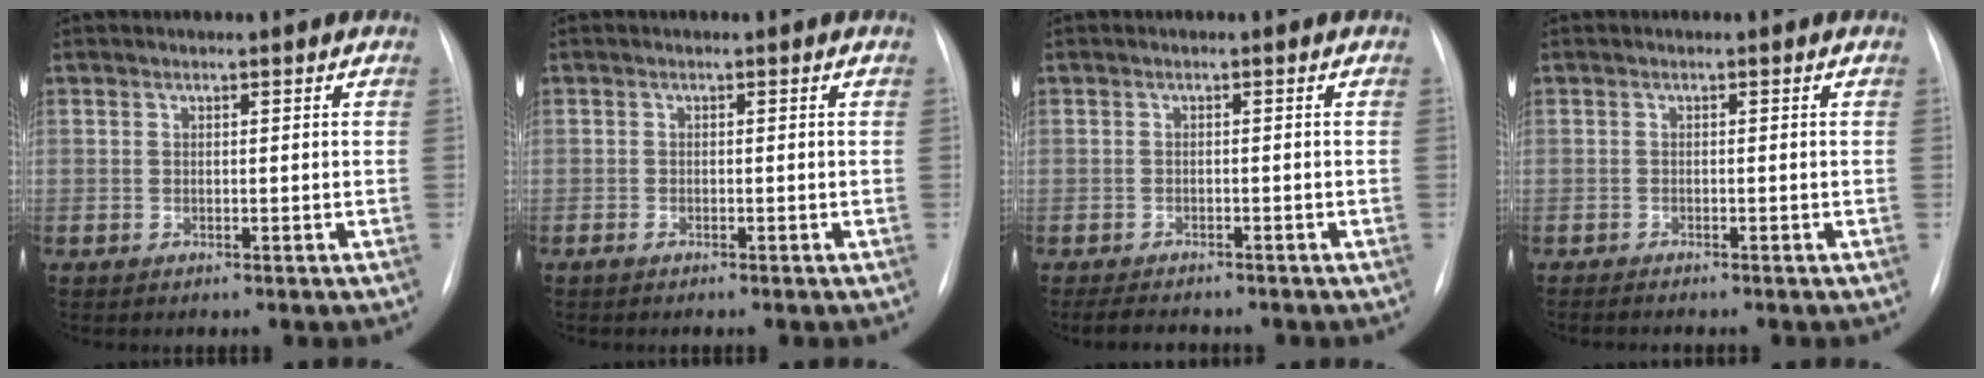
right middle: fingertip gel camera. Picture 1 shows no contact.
{"total": 0.8, "force": [-0.6, 0.0, 0.5], "torque": [-0.013, -0.002, -0.010]}
{"total": 4.0, "force": [-3.6, 1.0, 1.4], "torque": [-0.024, -0.010, -0.053]}
{"total": 2.0, "force": [-1.8, 0.2, 0.8], "torque": [-0.017, -0.005, -0.023]}